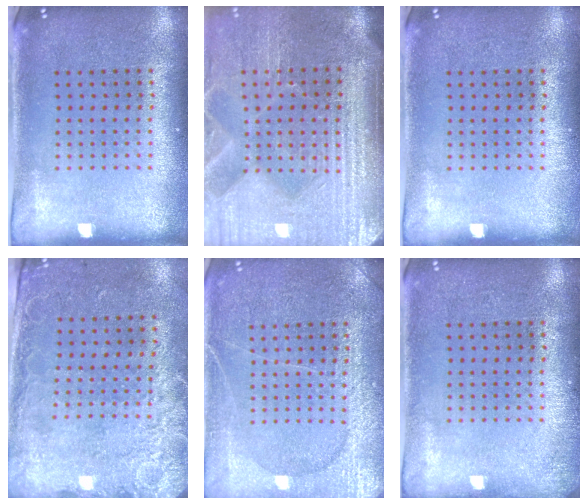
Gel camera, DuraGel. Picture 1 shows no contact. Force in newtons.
{"total": 4.6, "press": 4.1, "slide": 2.2}
{"total": 0.0}
{"total": 2.5, "press": 1.9, "slide": 1.6}
{"total": 5.2, "press": 5.2, "slide": 0.8}
{"total": 1.0, "press": 1.0, "slide": 0.3}